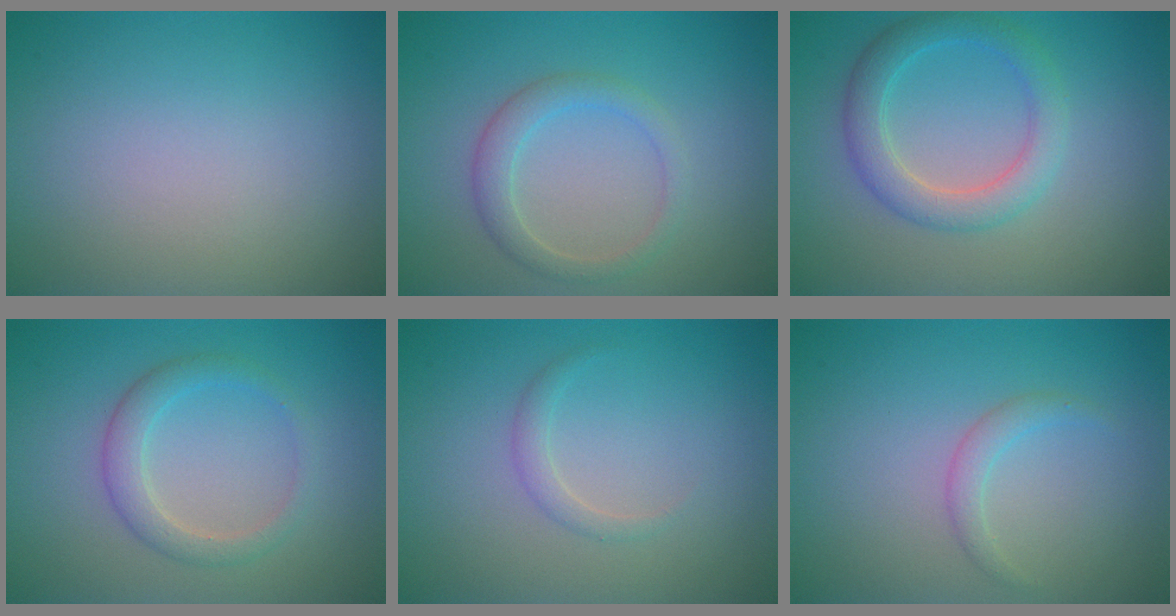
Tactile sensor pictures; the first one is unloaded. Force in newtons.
{"total": 2.4, "press": 2.4, "slide": 0.0}
{"total": 3.6, "press": 3.6, "slide": 0.1}
{"total": 2.6, "press": 2.6, "slide": 0.2}
{"total": 1.1, "press": 1.1, "slide": 0.1}
{"total": 1.3, "press": 1.3, "slide": 0.1}